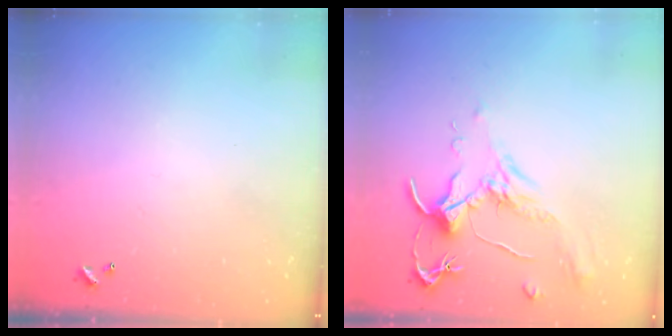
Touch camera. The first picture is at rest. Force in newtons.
{"total": 1.9, "press": 1.9, "slide": 0.6}